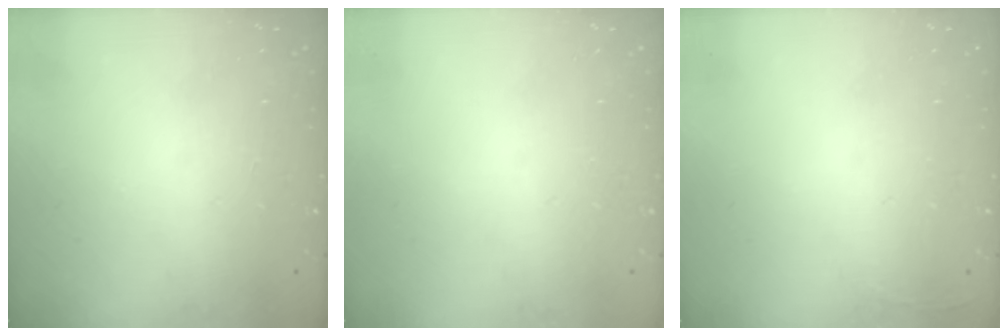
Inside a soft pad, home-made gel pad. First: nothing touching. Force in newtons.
{"total": 16.0, "press": 1.9, "slide": 15.9}
{"total": 2.5, "press": 2.4, "slide": 0.9}